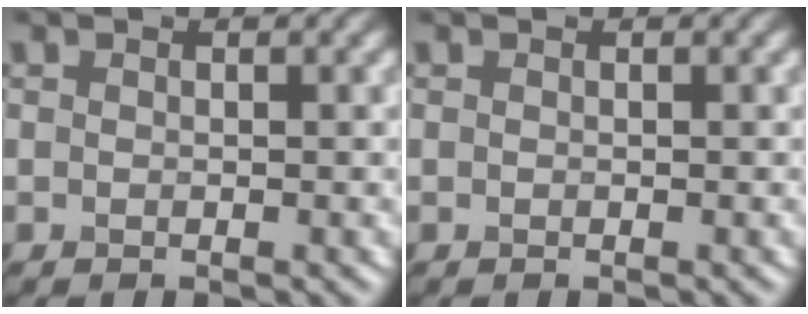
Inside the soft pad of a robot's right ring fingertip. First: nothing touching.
{"total": 0.0}